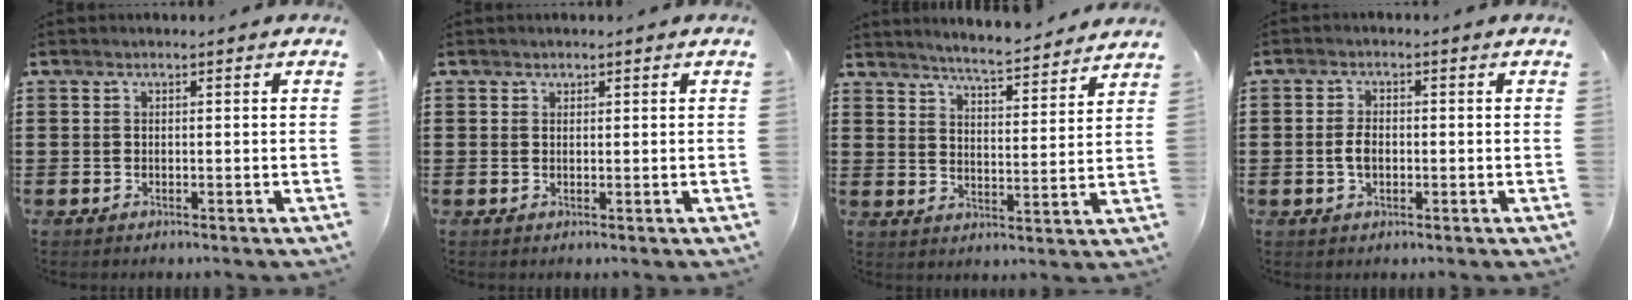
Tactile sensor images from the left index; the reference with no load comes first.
{"total": 0.6, "force": [0.5, 0.3, 0.1], "torque": [-0.002, 0.000, 0.011]}
{"total": 4.7, "force": [4.6, -0.6, 0.7], "torque": [-0.035, -0.035, 0.077]}
{"total": 2.8, "force": [-0.4, 1.5, 2.4], "torque": [-0.054, 0.000, -0.009]}